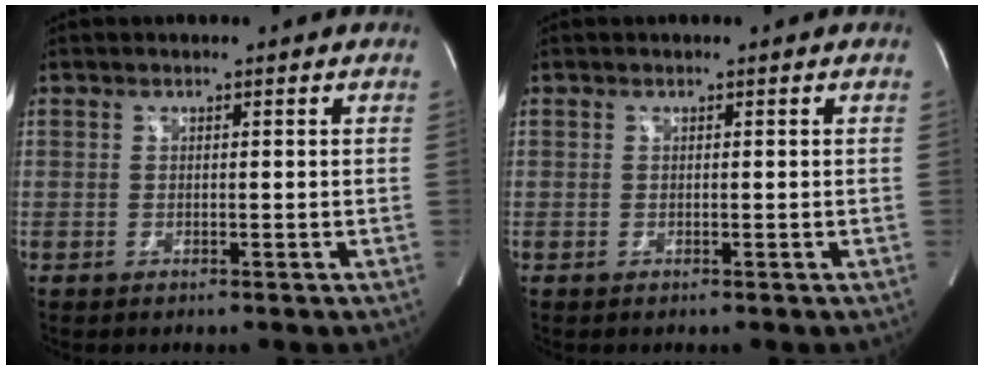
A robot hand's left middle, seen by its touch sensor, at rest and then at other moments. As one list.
[{"total": 0.0}]